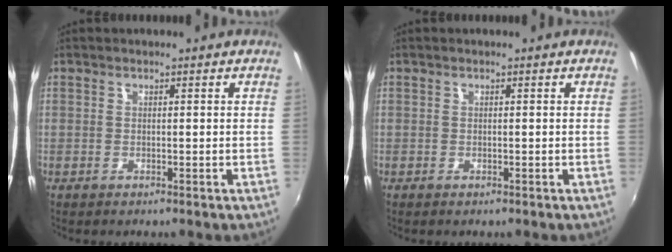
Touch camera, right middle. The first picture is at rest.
{"total": 0.0}